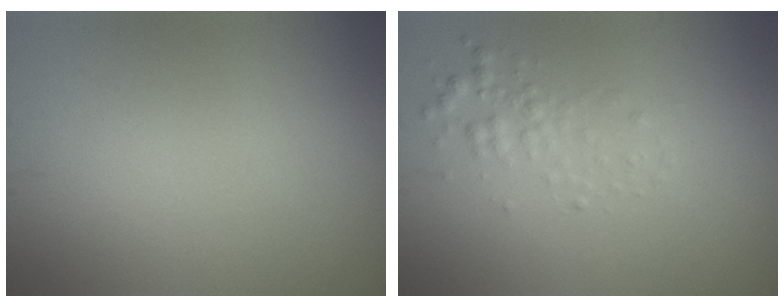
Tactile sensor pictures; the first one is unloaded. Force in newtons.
{"total": 1.7, "press": 1.7, "slide": 0.0}